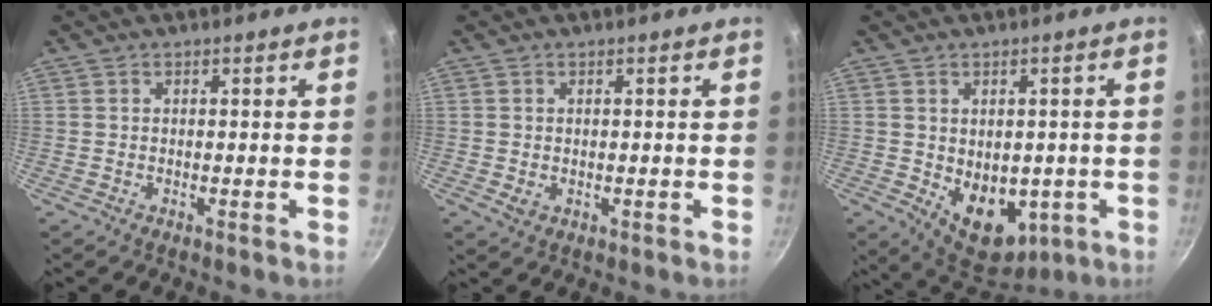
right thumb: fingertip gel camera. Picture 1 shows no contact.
{"total": 1.5, "force": [0.0, 1.2, 0.9], "torque": [-0.014, -0.004, 0.003]}
{"total": 11.5, "force": [-2.1, 8.0, 7.9], "torque": [-0.073, -0.014, -0.005]}